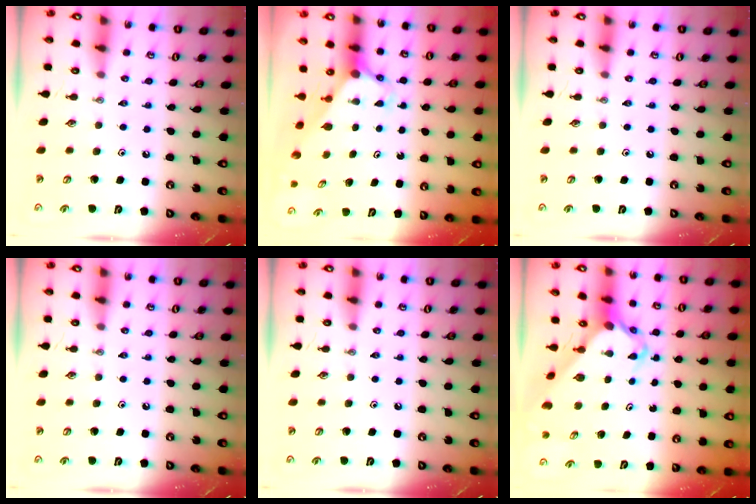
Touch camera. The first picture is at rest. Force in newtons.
{"total": 2.6, "press": 2.6, "slide": 0.0}
{"total": 0.0}
{"total": 0.0}
{"total": 0.0}
{"total": 4.8, "press": 4.7, "slide": 0.5}